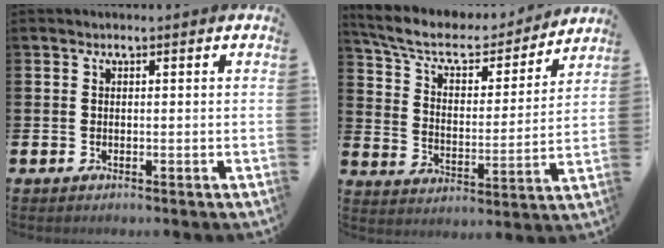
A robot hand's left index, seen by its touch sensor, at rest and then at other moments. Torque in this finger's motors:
{"motor_torque": [0.93, -1.21, 0.25, 0.07]}